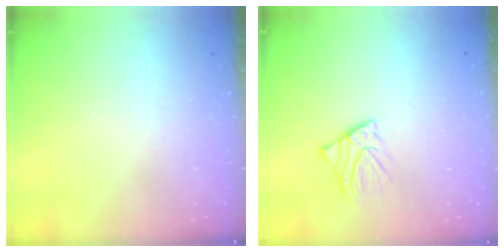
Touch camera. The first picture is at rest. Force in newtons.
{"total": 3.7, "press": 3.7, "slide": 0.3}